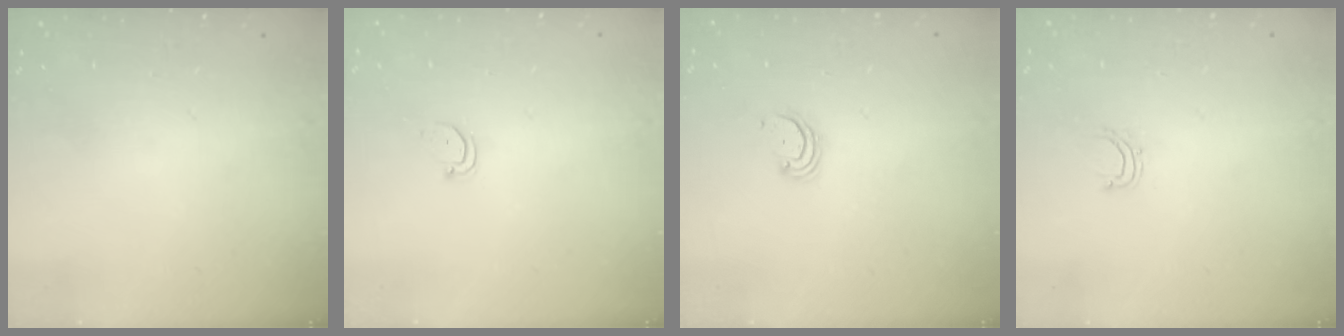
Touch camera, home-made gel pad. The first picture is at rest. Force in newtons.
{"total": 2.4, "press": 2.4, "slide": 0.2}
{"total": 2.8, "press": 2.8, "slide": 0.3}
{"total": 4.7, "press": 4.7, "slide": 0.3}